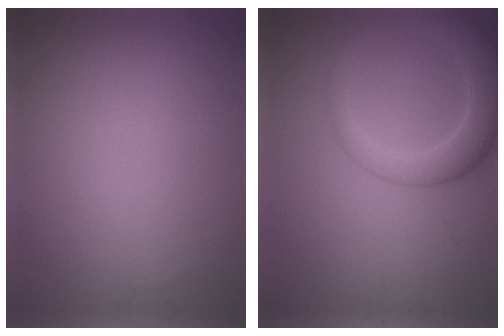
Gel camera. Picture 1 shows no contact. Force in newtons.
{"total": 4.9, "press": 4.9, "slide": 0.4}